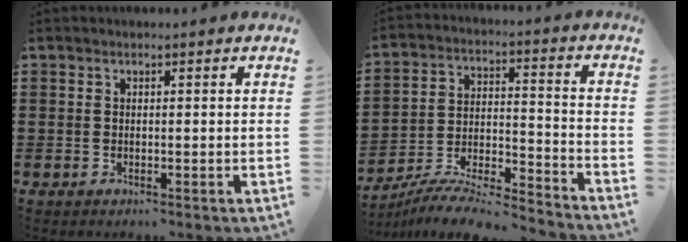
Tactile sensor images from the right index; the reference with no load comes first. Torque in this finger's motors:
{"motor_torque": [-0.97, 1.18, 0.48, 0.10]}